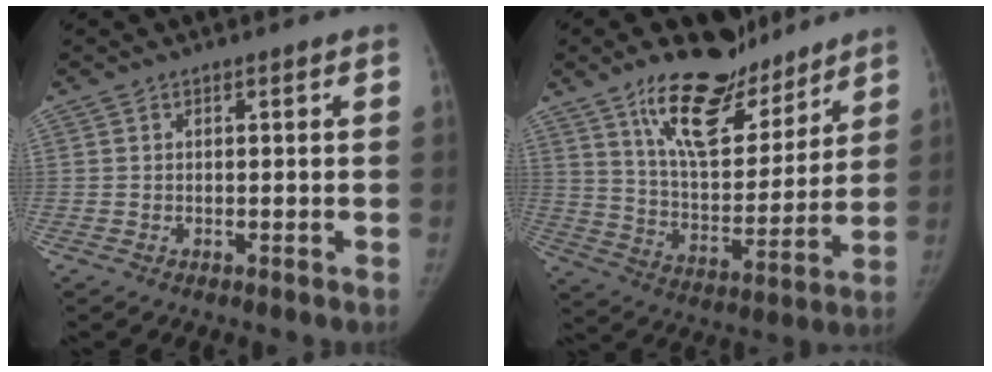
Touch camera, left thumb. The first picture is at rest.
{"total": 19.0, "force": [13.6, 8.1, 10.5], "torque": [-0.122, -0.082, 0.233]}